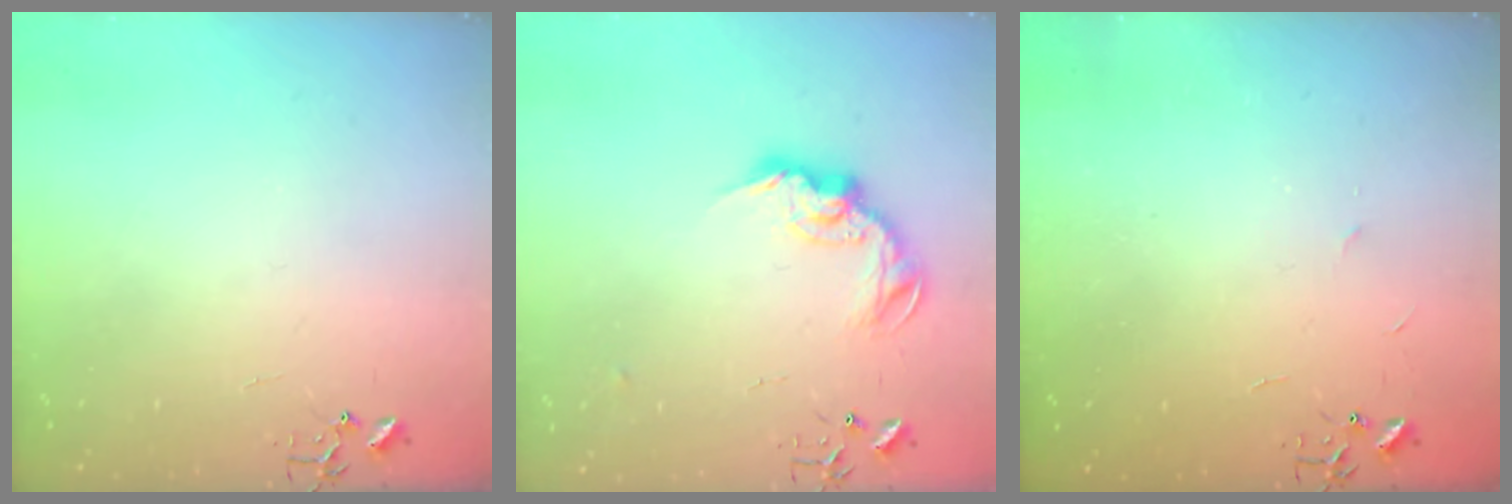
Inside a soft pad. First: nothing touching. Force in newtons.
{"total": 12.8, "press": 12.8, "slide": 0.7}
{"total": 2.2, "press": 2.2, "slide": 0.3}